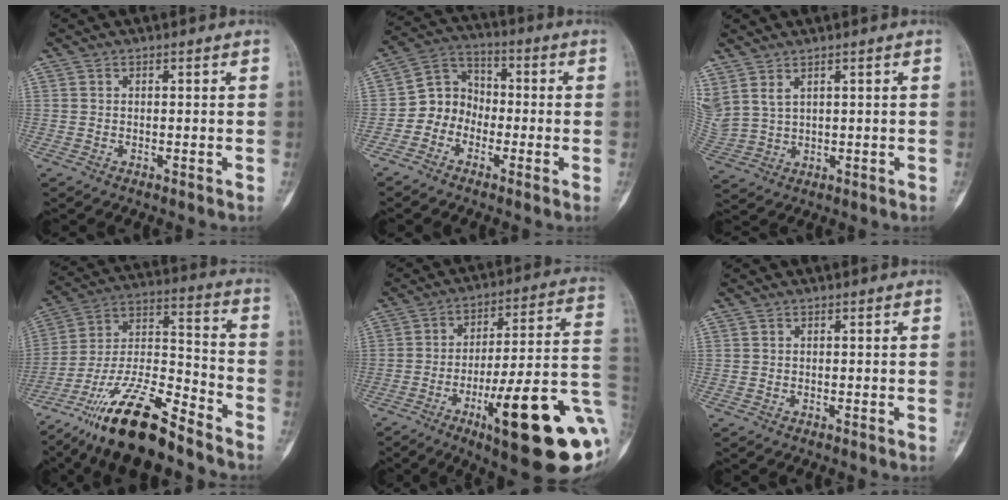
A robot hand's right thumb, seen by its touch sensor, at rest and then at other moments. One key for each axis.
{"total": 7.4, "fx": -2.5, "fy": 6.5, "fz": 2.7, "tx": -0.018, "ty": 0.045, "tz": -0.060}
{"total": 6.5, "fx": 3.9, "fy": 3.2, "fz": 4.1, "tx": -0.099, "ty": -0.012, "tz": 0.097}
{"total": 20.2, "fx": -14.9, "fy": 5.2, "fz": 12.6, "tx": -0.246, "ty": 0.073, "tz": -0.269}
{"total": 25.5, "fx": -8.5, "fy": 5.4, "fz": 23.4, "tx": -0.282, "ty": 0.027, "tz": -0.118}
{"total": 0.0}